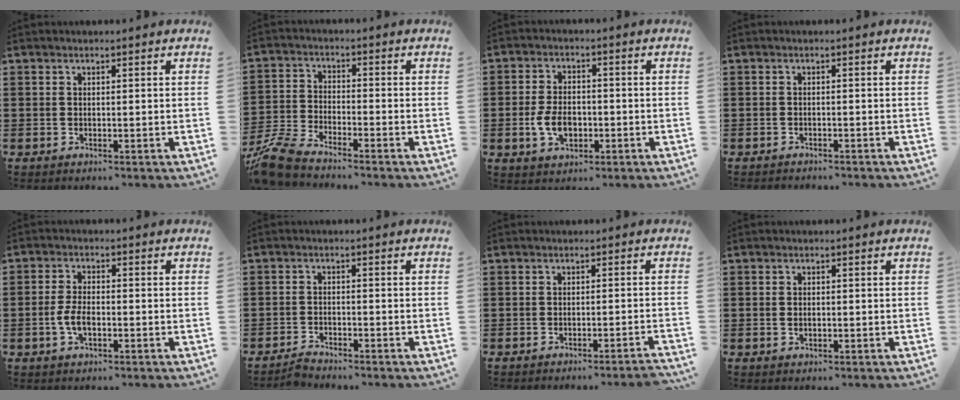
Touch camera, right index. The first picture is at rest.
{"total": 6.3, "force": [-5.9, 0.2, 2.1], "torque": [-0.070, -0.012, -0.122]}
{"total": 6.5, "force": [-1.7, 3.8, 4.9], "torque": [-0.115, -0.003, -0.033]}
{"total": 0.9, "force": [-0.9, -0.1, 0.0], "torque": [-0.003, -0.003, -0.018]}
{"total": 3.9, "force": [-1.2, 1.6, 3.3], "torque": [-0.082, -0.007, -0.025]}
{"total": 1.8, "force": [-1.8, 0.2, -0.1], "torque": [-0.005, 0.004, -0.038]}
{"total": 1.4, "force": [-1.2, -0.3, 0.6], "torque": [-0.010, 0.001, -0.024]}
{"total": 0.9, "force": [-0.2, 0.3, 0.8], "torque": [-0.019, -0.002, -0.003]}